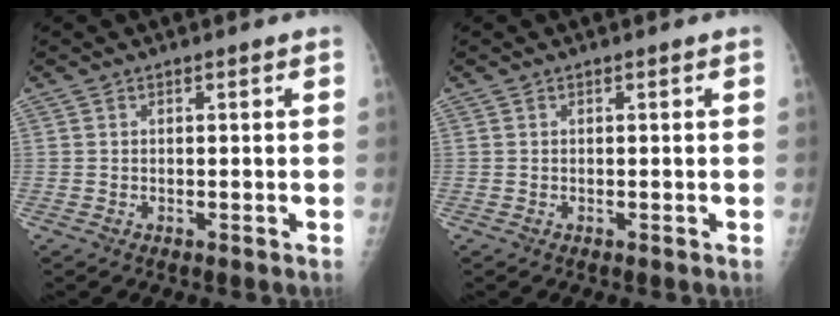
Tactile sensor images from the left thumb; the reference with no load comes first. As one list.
[{"total": 0.0}]